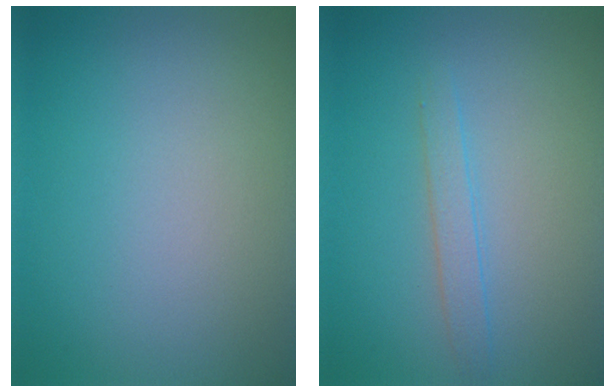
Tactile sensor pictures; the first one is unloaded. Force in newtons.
{"total": 1.5, "press": 1.5, "slide": 0.0}